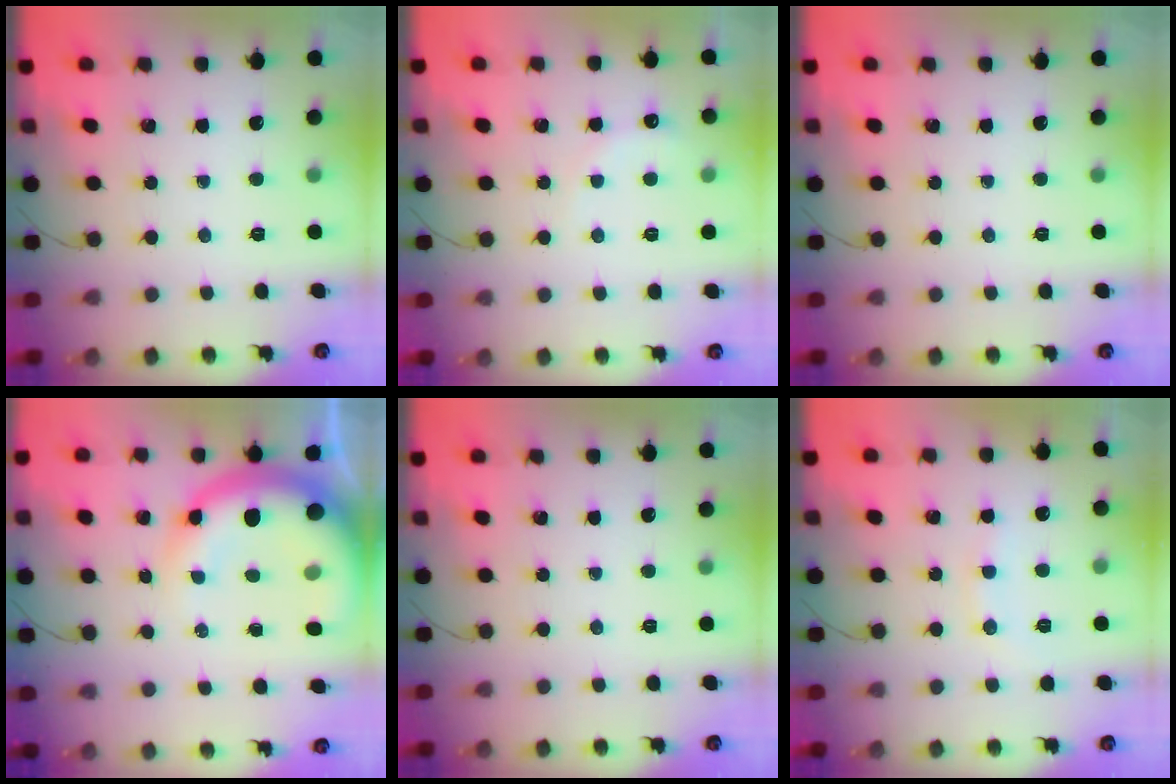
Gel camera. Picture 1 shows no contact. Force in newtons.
{"total": 3.0, "press": 2.9, "slide": 0.8}
{"total": 0.0}
{"total": 14.2, "press": 13.9, "slide": 3.0}
{"total": 0.0}
{"total": 7.3, "press": 7.2, "slide": 1.4}